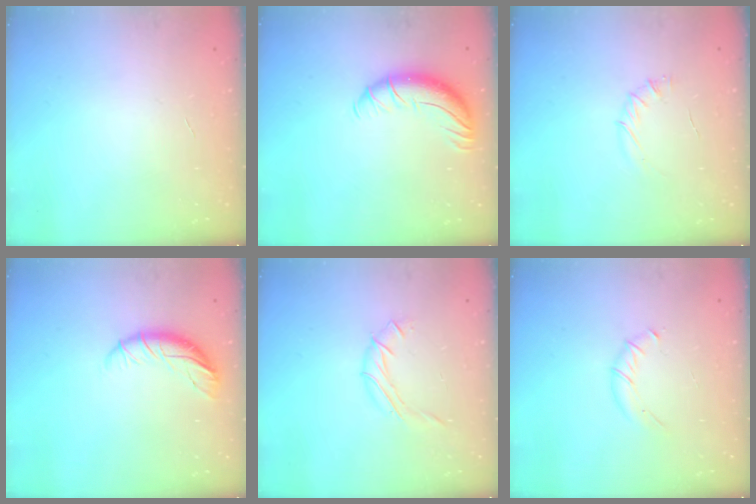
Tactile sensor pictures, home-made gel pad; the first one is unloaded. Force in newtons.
{"total": 9.8, "press": 9.5, "slide": 2.4}
{"total": 5.2, "press": 5.1, "slide": 1.1}
{"total": 9.0, "press": 8.8, "slide": 1.8}
{"total": 5.8, "press": 5.8, "slide": 0.8}
{"total": 4.1, "press": 4.0, "slide": 0.9}